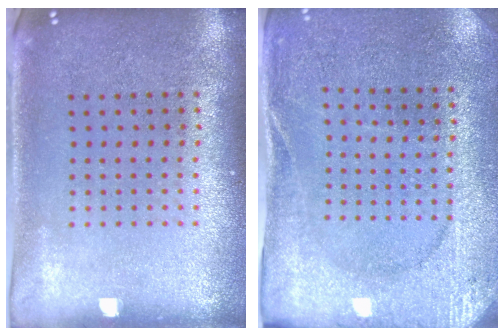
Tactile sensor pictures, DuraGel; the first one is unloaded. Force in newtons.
{"total": 2.6, "press": 2.6, "slide": 0.4}